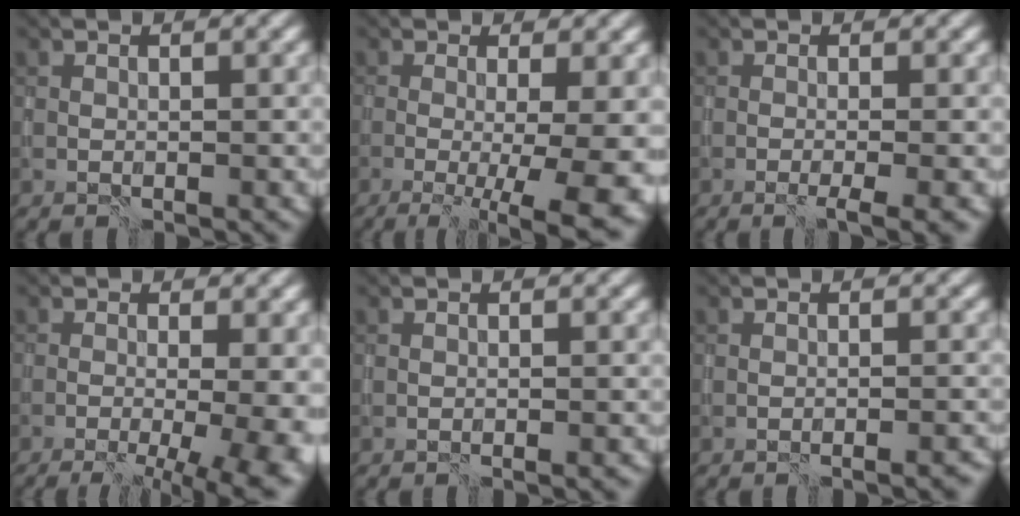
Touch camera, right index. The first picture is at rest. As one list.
[{"total": 9.8, "force": [-2.0, 3.0, 9.1], "torque": [-0.094, -0.008, -0.021]}, {"total": 2.3, "force": [-0.9, 0.2, 2.1], "torque": [-0.029, -0.006, -0.016]}, {"total": 11.6, "force": [-2.5, 5.2, 10.1], "torque": [-0.080, -0.008, -0.017]}, {"total": 0.6, "force": [-0.4, -0.2, 0.3], "torque": [-0.003, -0.002, -0.009]}, {"total": 1.5, "force": [-0.9, 0.2, 1.1], "torque": [-0.004, -0.004, -0.017]}]